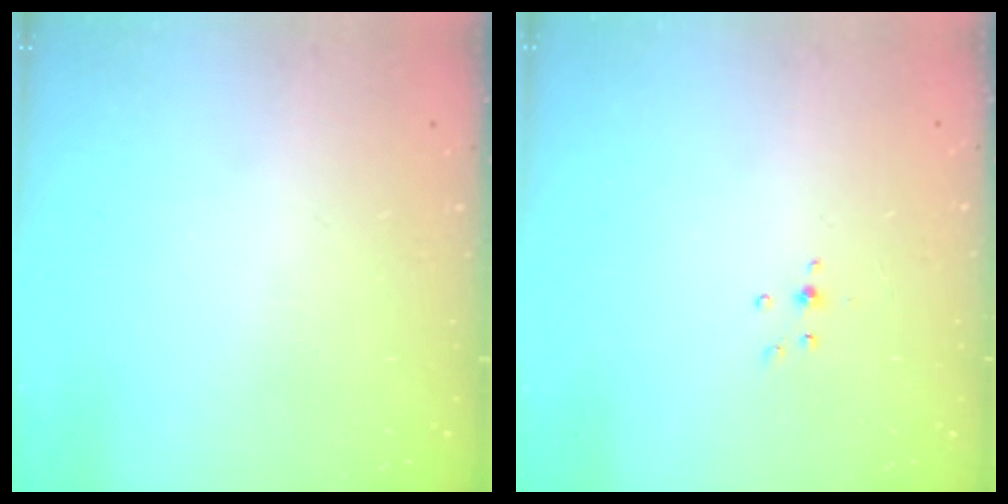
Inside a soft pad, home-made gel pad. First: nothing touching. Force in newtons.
{"total": 2.9, "press": 2.8, "slide": 0.7}